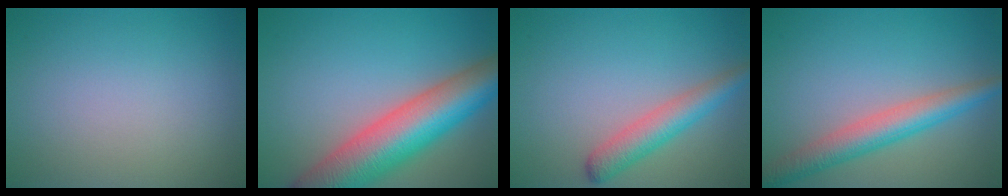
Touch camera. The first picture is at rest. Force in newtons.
{"total": 10.9, "press": 10.9, "slide": 0.5}
{"total": 3.7, "press": 3.7, "slide": 0.2}
{"total": 4.7, "press": 4.7, "slide": 0.1}